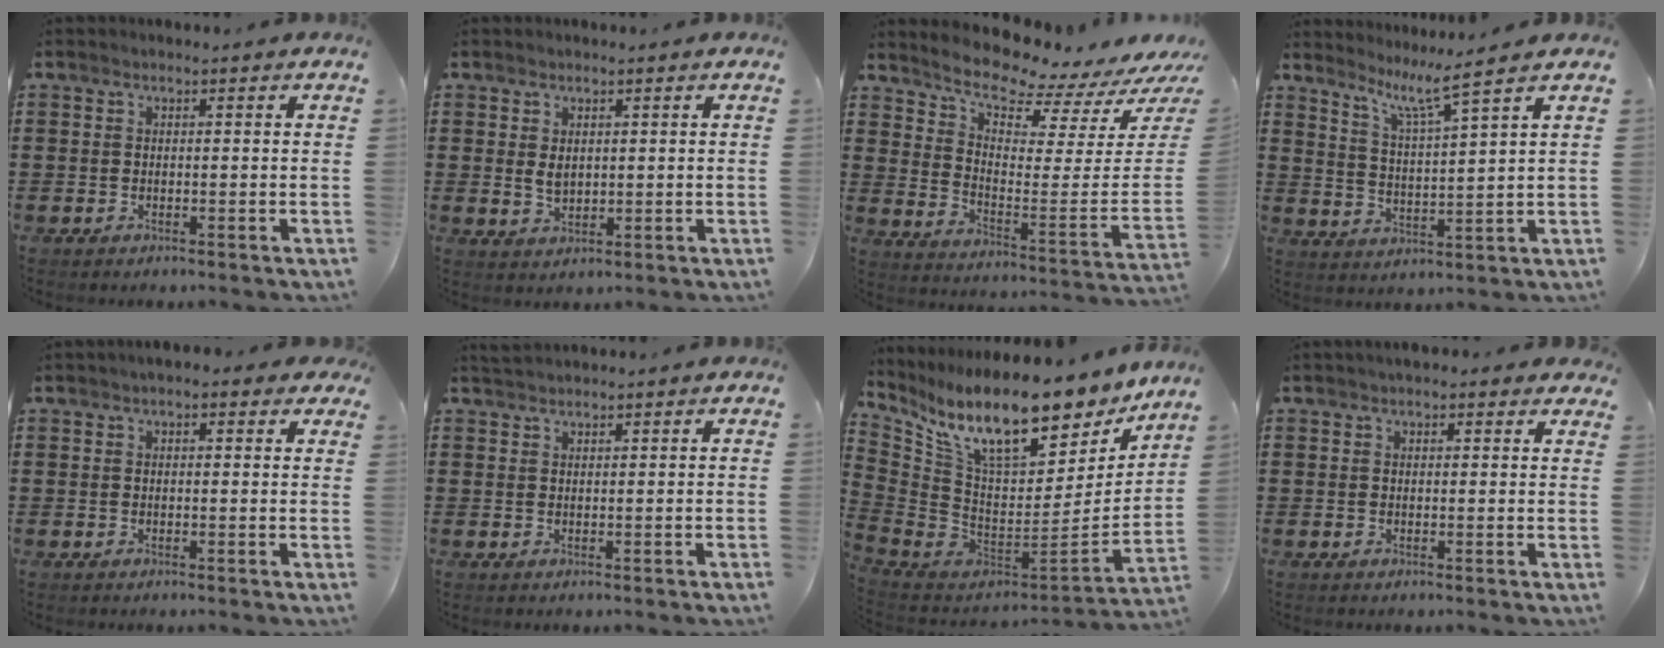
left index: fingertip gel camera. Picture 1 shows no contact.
{"total": 2.7, "force": [0.8, 1.7, 1.9], "torque": [-0.040, 0.005, 0.014]}
{"total": 7.2, "force": [6.7, 0.9, 2.3], "torque": [-0.062, -0.074, 0.109]}
{"total": 5.6, "force": [4.5, -0.5, 3.3], "torque": [-0.082, -0.026, 0.073]}
{"total": 1.8, "force": [1.2, 0.8, 1.0], "torque": [-0.025, 0.009, 0.020]}
{"total": 1.3, "force": [1.3, 0.0, 0.2], "torque": [-0.007, 0.000, 0.026]}
{"total": 16.6, "force": [11.9, 4.3, 10.7], "torque": [-0.225, -0.090, 0.205]}
{"total": 2.1, "force": [1.8, 0.6, 0.9], "torque": [-0.020, 0.006, 0.033]}